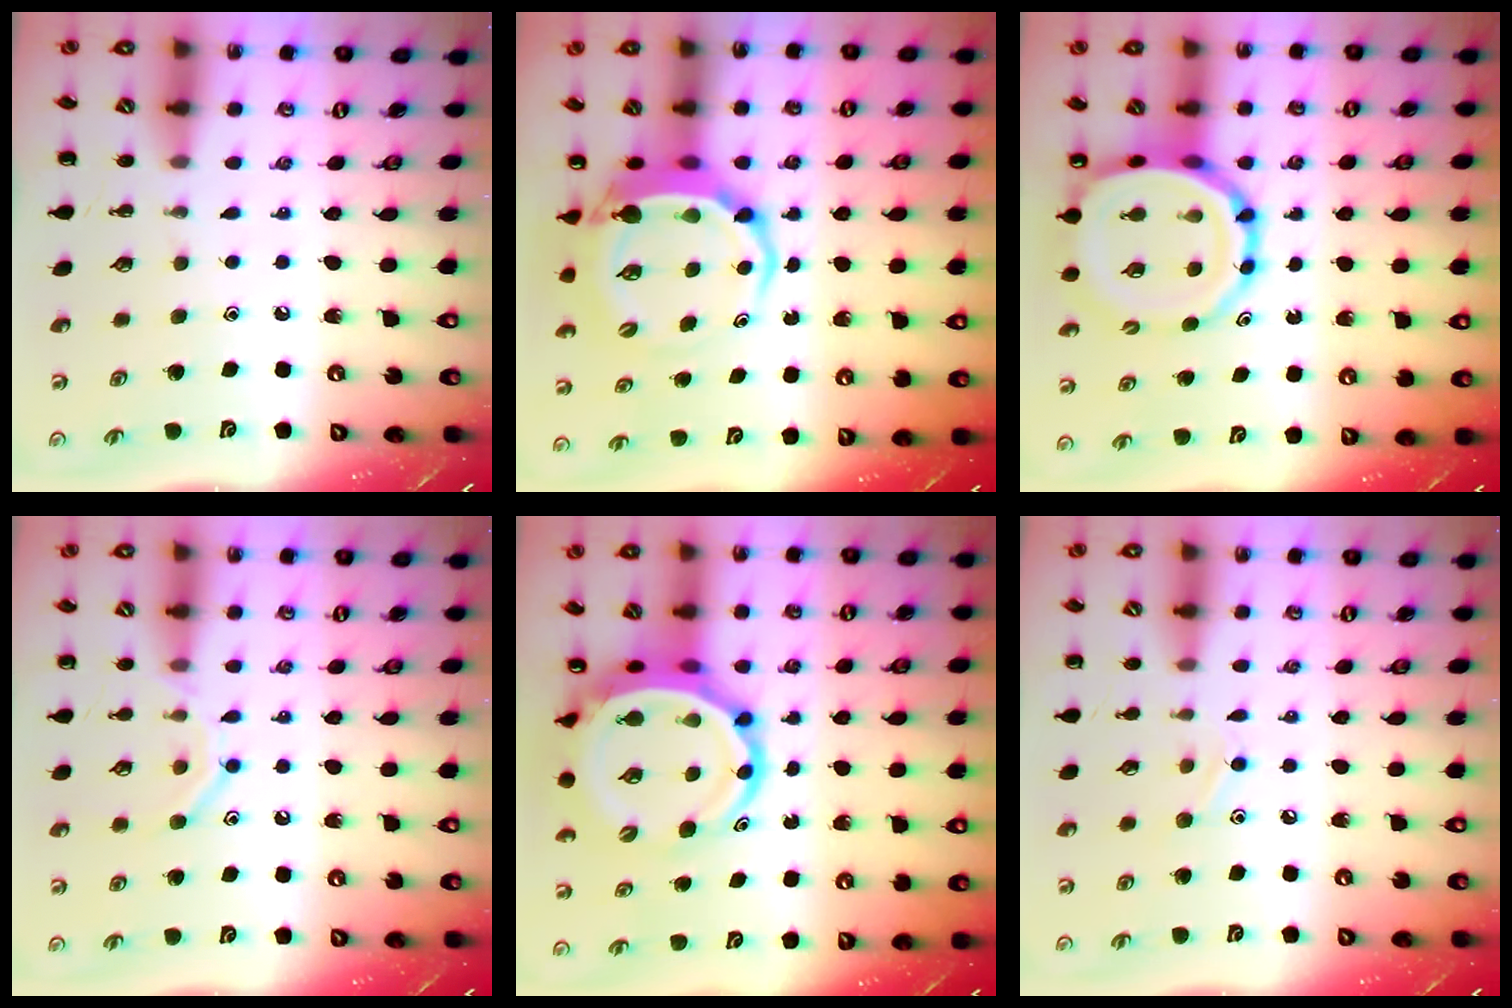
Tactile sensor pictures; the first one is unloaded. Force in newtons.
{"total": 7.2, "press": 7.1, "slide": 1.2}
{"total": 14.1, "press": 13.5, "slide": 4.1}
{"total": 9.8, "press": 9.8, "slide": 1.3}
{"total": 9.1, "press": 8.7, "slide": 2.5}
{"total": 6.8, "press": 6.5, "slide": 2.0}